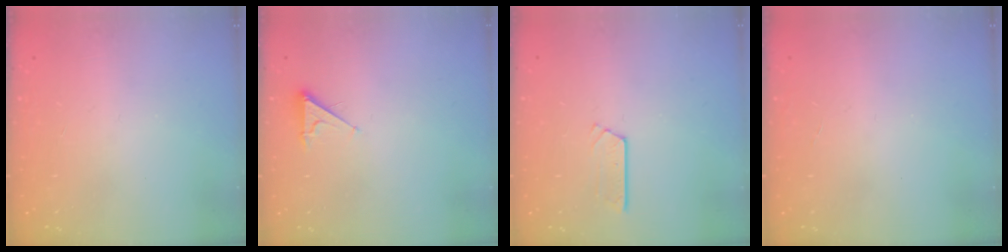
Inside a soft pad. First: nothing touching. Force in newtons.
{"total": 3.0, "press": 3.0, "slide": 0.5}
{"total": 2.6, "press": 2.6, "slide": 0.2}
{"total": 0.0}